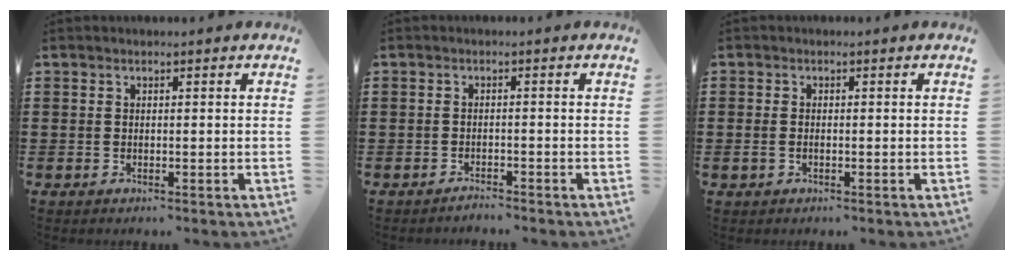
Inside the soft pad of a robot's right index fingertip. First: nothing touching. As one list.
[{"total": 1.4, "force": [-1.3, 0.0, -0.2], "torque": [0.001, 0.005, -0.029]}, {"total": 1.1, "force": [-0.4, 0.7, 0.8], "torque": [-0.025, -0.002, -0.010]}]